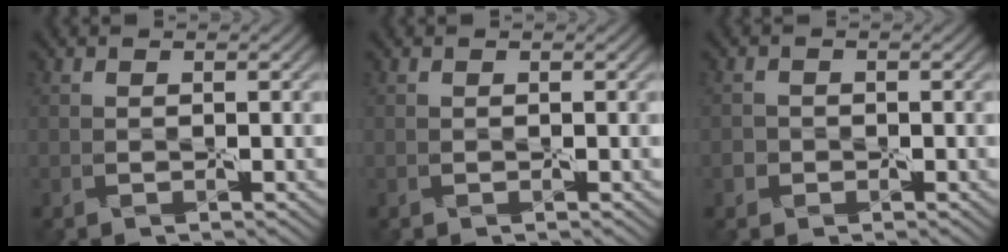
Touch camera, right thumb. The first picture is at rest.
{"total": 0.0}
{"total": 1.2, "force": [-0.5, 1.0, -0.6], "torque": [0.019, -0.006, -0.013]}